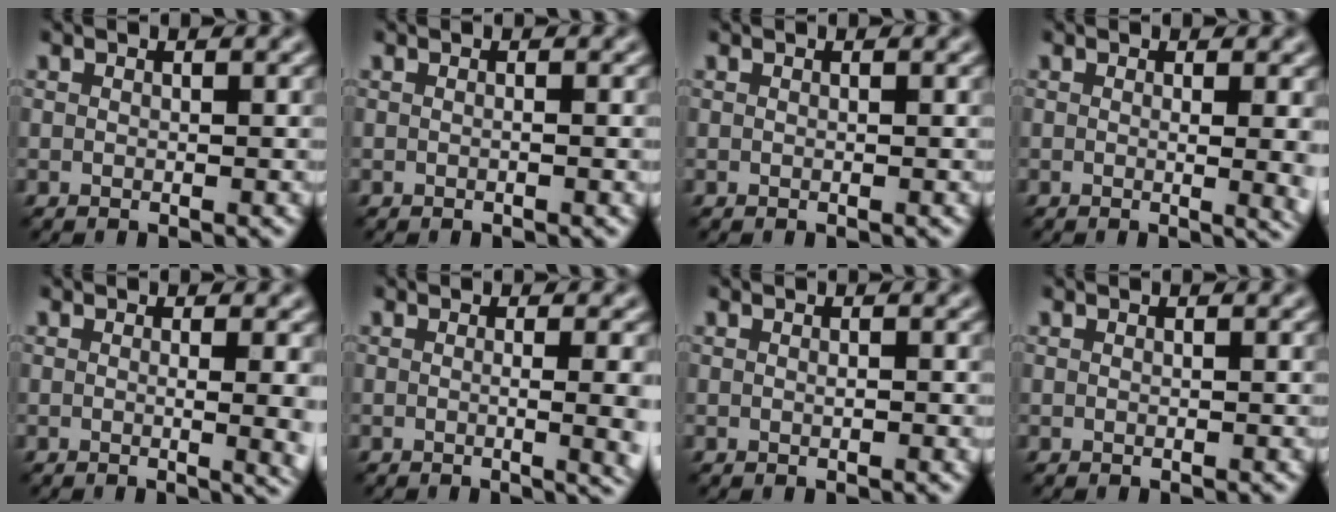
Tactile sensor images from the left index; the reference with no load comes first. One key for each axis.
{"total": 0.8, "fx": -0.2, "fy": 0.1, "fz": 0.8, "tx": -0.010, "ty": -0.002, "tz": -0.003}
{"total": 0.0}
{"total": 4.2, "fx": 0.3, "fy": 1.8, "fz": 3.8, "tx": -0.022, "ty": 0.001, "tz": 0.003}
{"total": 4.9, "fx": 0.1, "fy": 2.2, "fz": 4.4, "tx": -0.018, "ty": 0.004, "tz": -0.002}
{"total": 5.9, "fx": -0.2, "fy": 2.6, "fz": 5.2, "tx": -0.028, "ty": 0.003, "tz": -0.006}
{"total": 0.7, "fx": -0.1, "fy": 0.2, "fz": 0.7, "tx": -0.011, "ty": -0.001, "tz": 0.000}
{"total": 0.0}